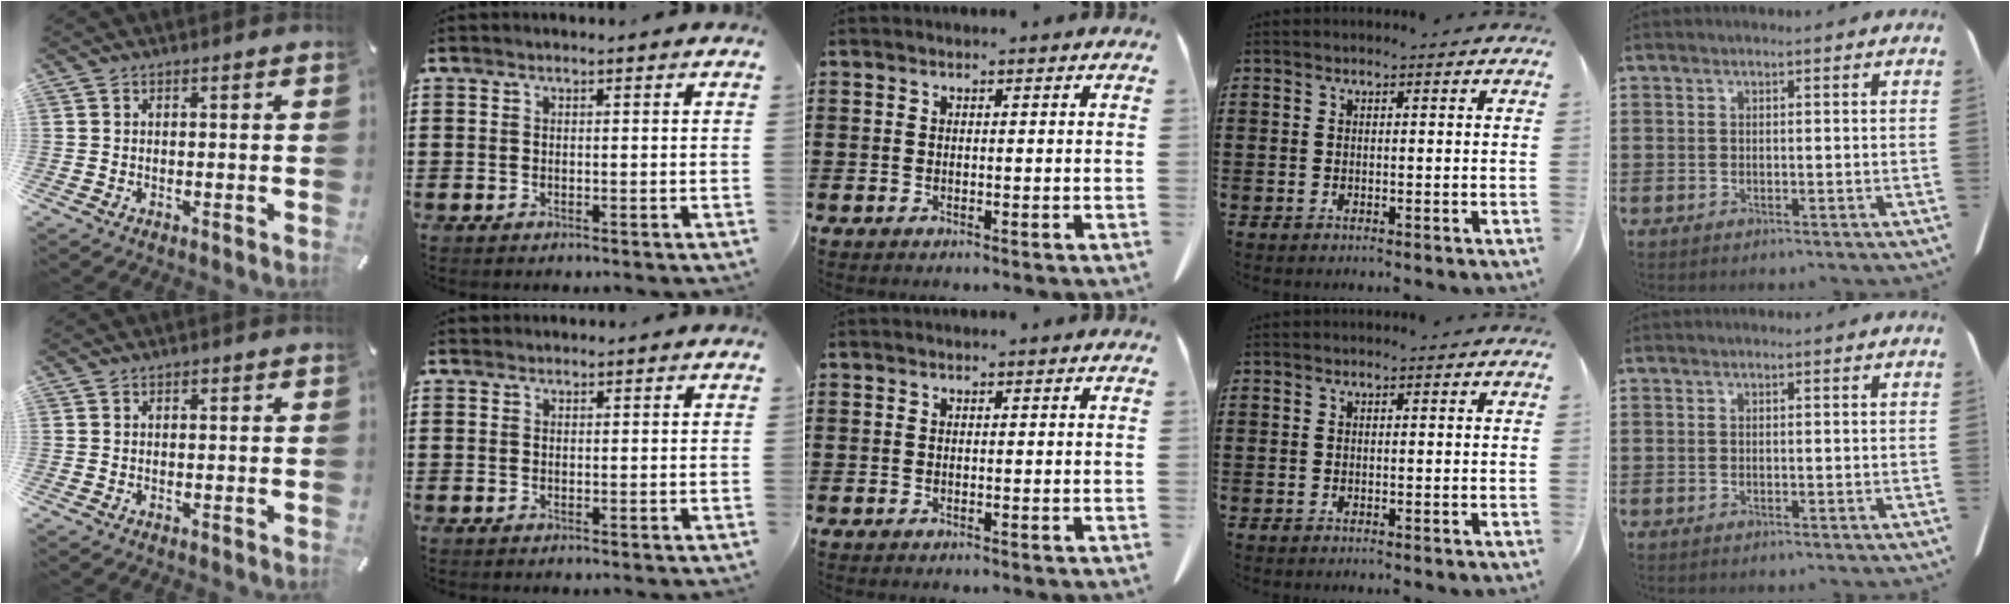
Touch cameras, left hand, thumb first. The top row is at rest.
{"index": {"total": 0.5, "force": [0.4, 0.3, 0.0], "torque": [-0.002, 0.002, 0.009]}}